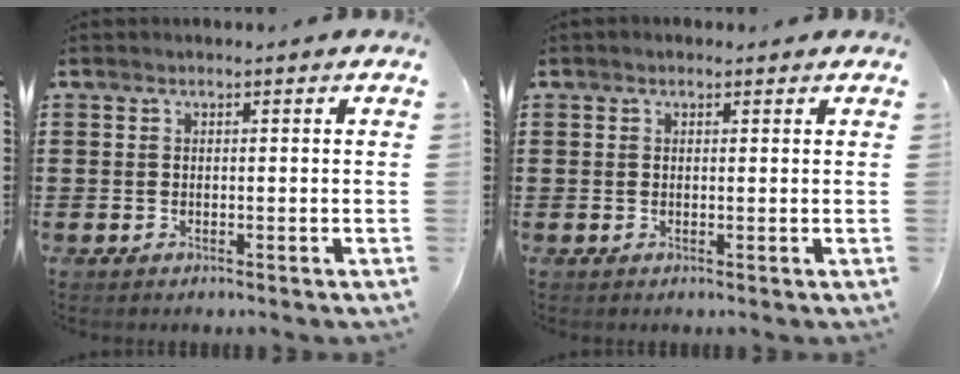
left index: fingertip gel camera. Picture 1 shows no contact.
{"total": 0.6, "force": [0.4, 0.4, 0.3], "torque": [-0.006, 0.004, 0.008]}